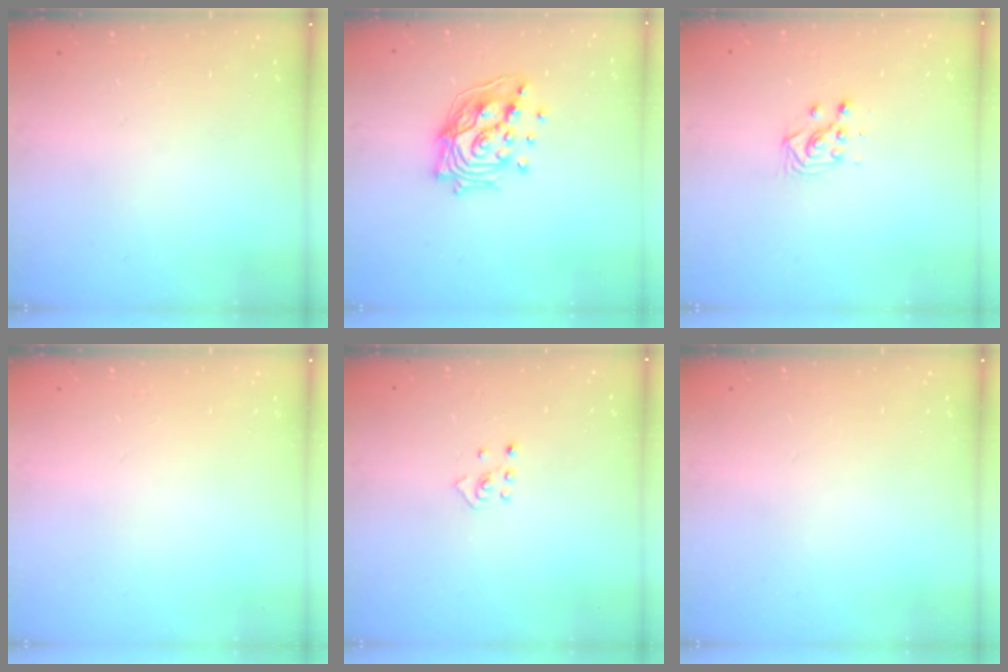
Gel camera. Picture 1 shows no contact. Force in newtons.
{"total": 15.9, "press": 15.1, "slide": 5.1}
{"total": 3.5, "press": 3.4, "slide": 1.1}
{"total": 0.0}
{"total": 3.6, "press": 3.6, "slide": 0.6}
{"total": 0.0}